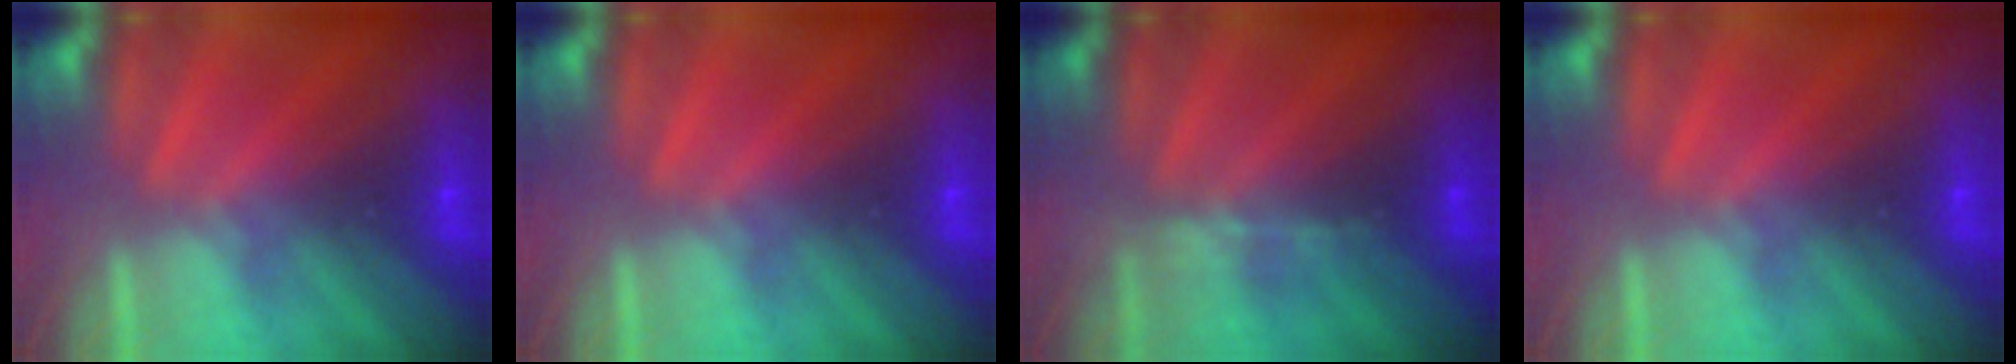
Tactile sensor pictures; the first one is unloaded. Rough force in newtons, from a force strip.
{"total": 0.0}
{"total": 2.9}
{"total": 0.0}